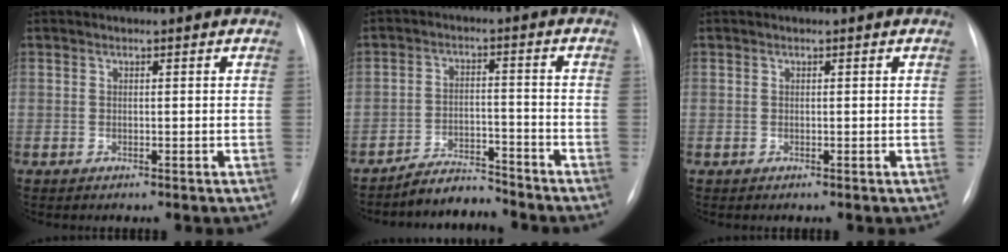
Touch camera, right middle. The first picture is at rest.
{"total": 5.1, "force": [-5.0, 0.6, 0.0], "torque": [-0.002, 0.000, -0.083]}
{"total": 0.0}